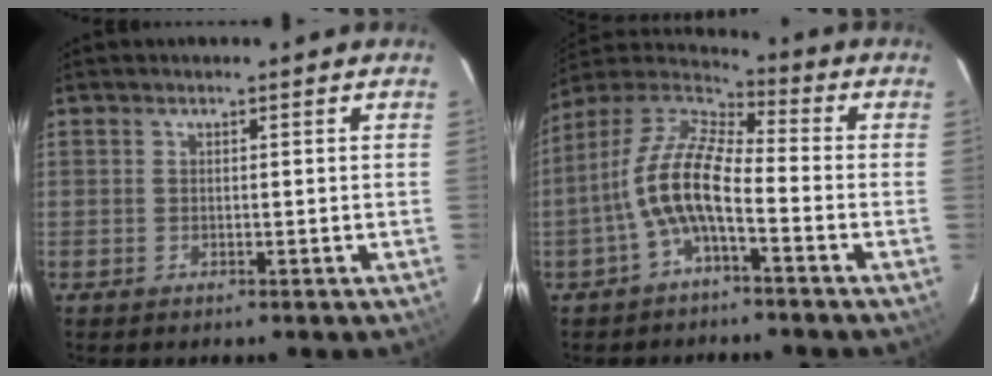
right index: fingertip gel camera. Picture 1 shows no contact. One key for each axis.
{"total": 11.1, "fx": -3.8, "fy": 3.7, "fz": 9.8, "tx": -0.208, "ty": 0.013, "tz": -0.077}